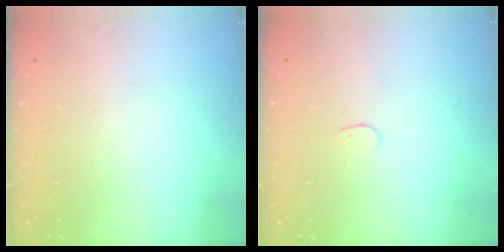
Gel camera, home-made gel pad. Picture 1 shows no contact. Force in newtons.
{"total": 3.6, "press": 3.6, "slide": 0.3}